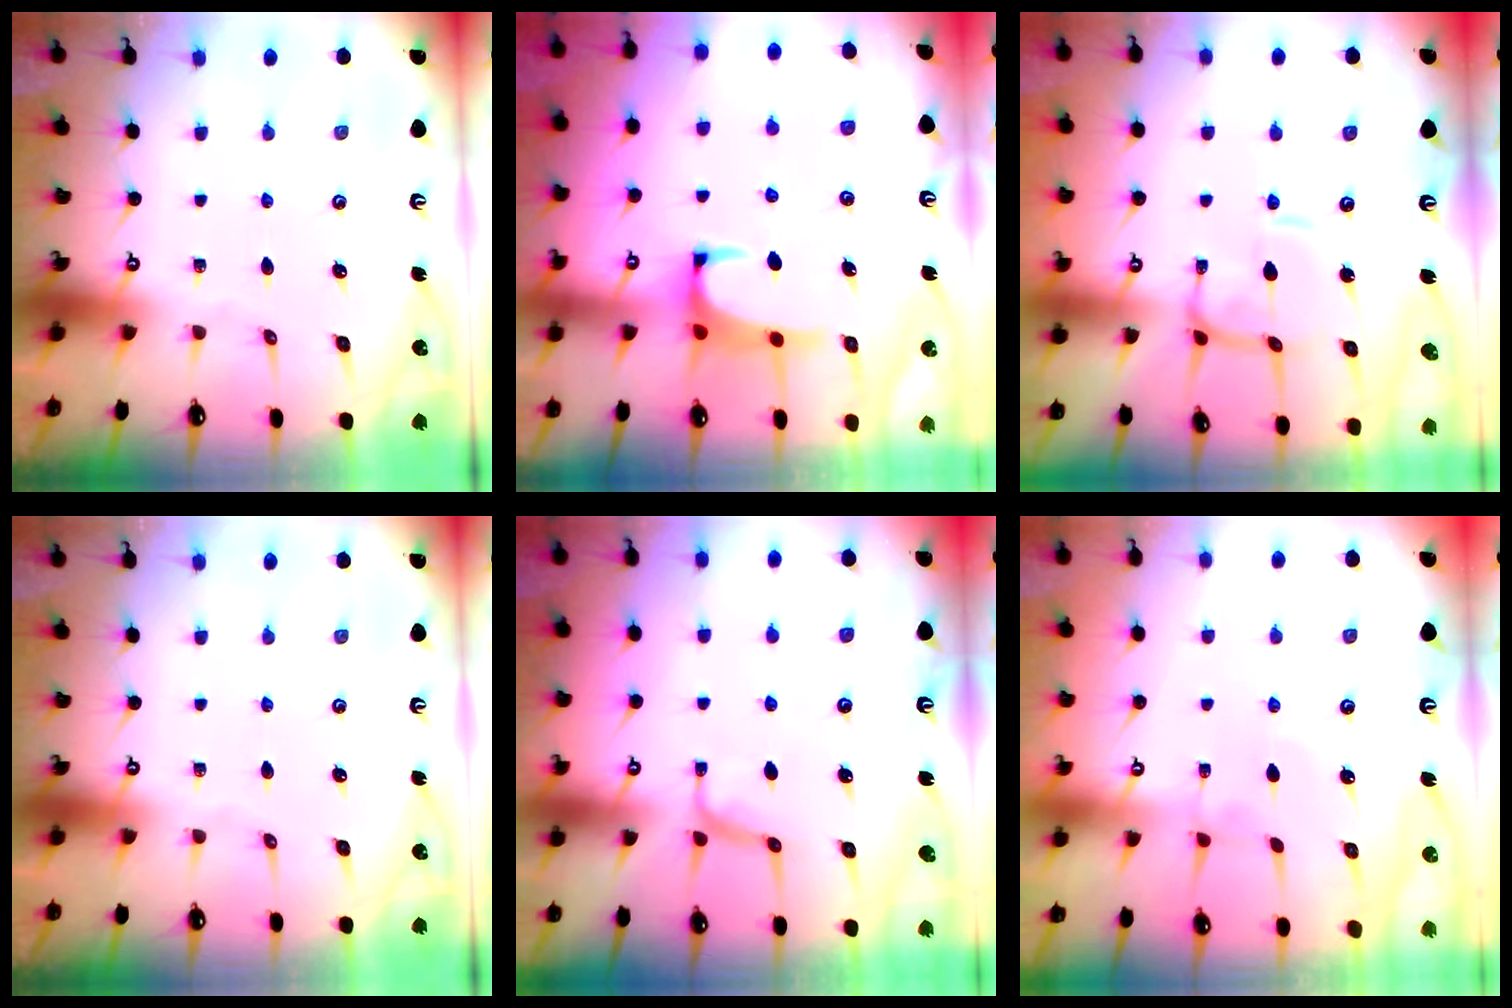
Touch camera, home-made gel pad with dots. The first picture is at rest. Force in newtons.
{"total": 1.5, "press": 1.3, "slide": 0.8}
{"total": 2.6, "press": 2.5, "slide": 0.6}
{"total": 0.0}
{"total": 2.6, "press": 2.4, "slide": 0.9}
{"total": 4.2, "press": 4.2, "slide": 0.0}